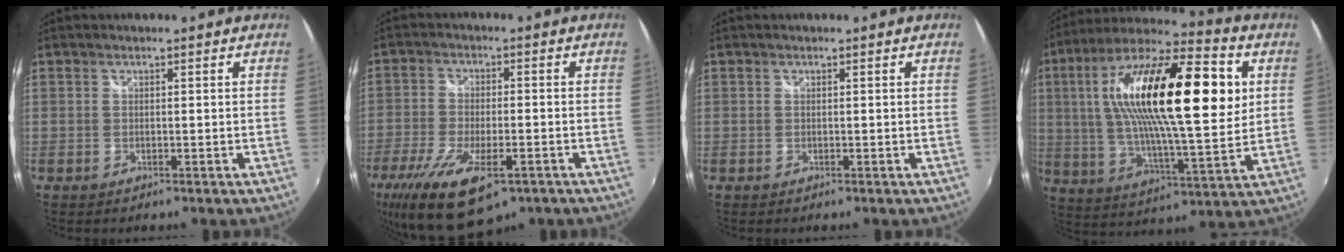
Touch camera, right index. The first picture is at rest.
{"total": 16.5, "force": [-9.9, 5.9, 11.9], "torque": [-0.254, -0.060, -0.166]}
{"total": 0.0}
{"total": 27.9, "force": [6.7, 7.8, 26.0], "torque": [-0.467, 0.025, 0.100]}